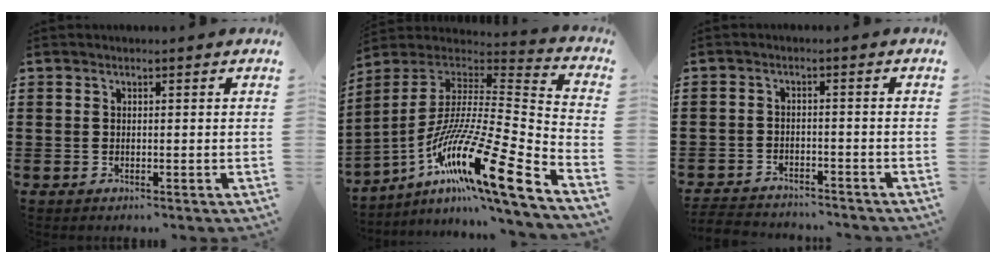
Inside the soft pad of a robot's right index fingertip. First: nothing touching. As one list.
[{"total": 18.4, "force": [-10.4, 1.9, 15.1], "torque": [-0.285, 0.001, -0.195]}, {"total": 3.2, "force": [-3.2, 0.2, 0.0], "torque": [-0.012, -0.003, -0.071]}]